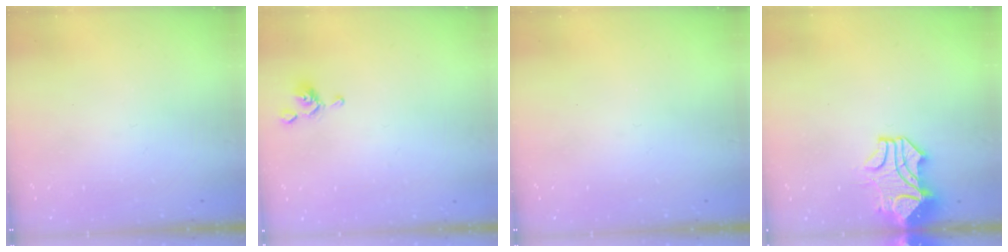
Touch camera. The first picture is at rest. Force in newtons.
{"total": 0.0}
{"total": 0.0}
{"total": 2.0, "press": 1.8, "slide": 1.0}